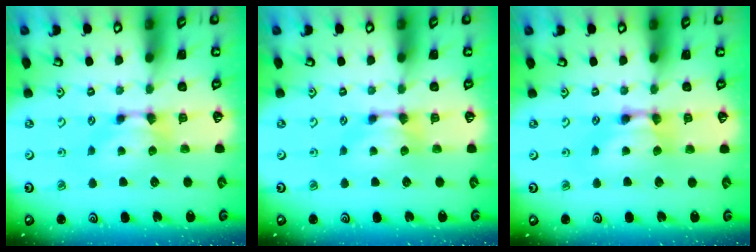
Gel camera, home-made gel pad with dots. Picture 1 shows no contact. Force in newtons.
{"total": 0.0}
{"total": 2.2, "press": 2.2, "slide": 0.1}